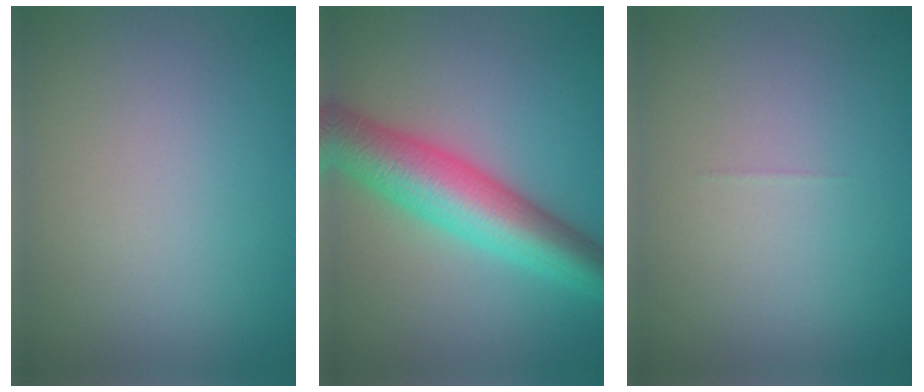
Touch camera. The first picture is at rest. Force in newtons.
{"total": 8.5, "press": 8.5, "slide": 0.1}
{"total": 0.0}